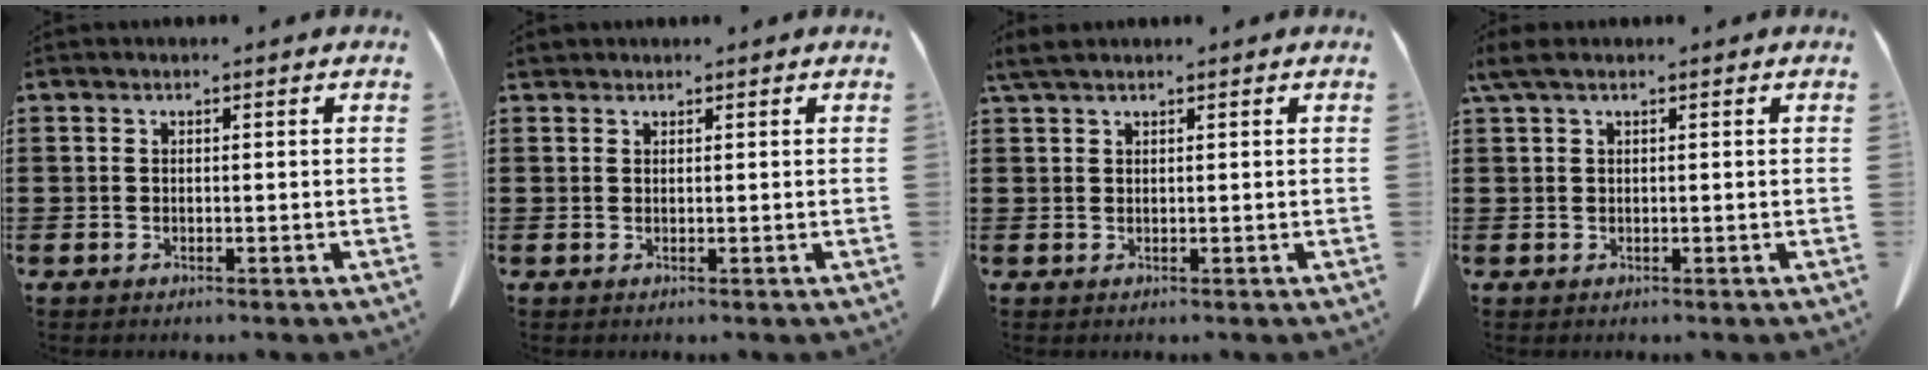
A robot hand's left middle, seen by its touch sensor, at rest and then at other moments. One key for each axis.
{"total": 0.9, "fx": 0.9, "fy": 0.4, "fz": 0.2, "tx": -0.008, "ty": 0.000, "tz": 0.018}
{"total": 2.0, "fx": 1.5, "fy": 0.4, "fz": 1.3, "tx": -0.030, "ty": 0.001, "tz": 0.030}
{"total": 1.5, "fx": 0.7, "fy": 0.3, "fz": 1.3, "tx": -0.028, "ty": 0.002, "tz": 0.014}